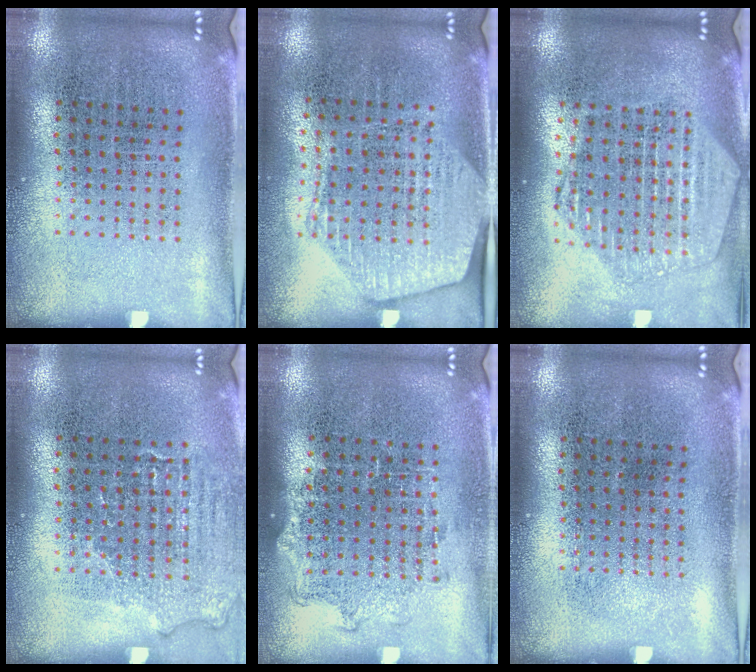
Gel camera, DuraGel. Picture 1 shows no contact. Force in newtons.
{"total": 1.7, "press": 1.5, "slide": 0.7}
{"total": 2.2, "press": 2.0, "slide": 1.0}
{"total": 1.2, "press": 1.1, "slide": 0.5}
{"total": 1.1, "press": 1.0, "slide": 0.4}
{"total": 0.0}